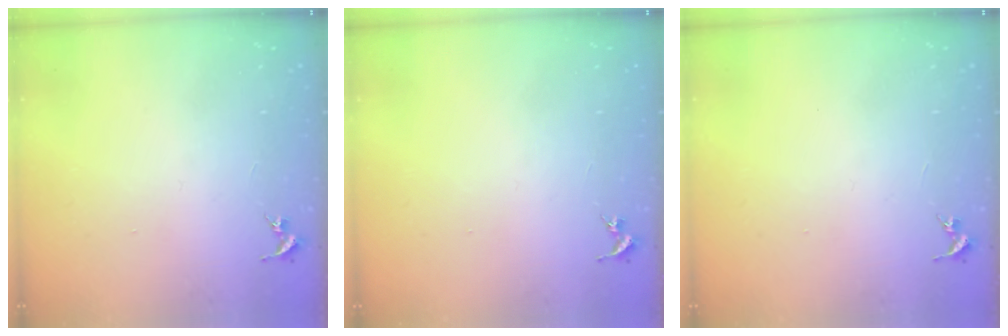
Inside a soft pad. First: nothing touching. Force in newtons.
{"total": 0.0}
{"total": 0.0}